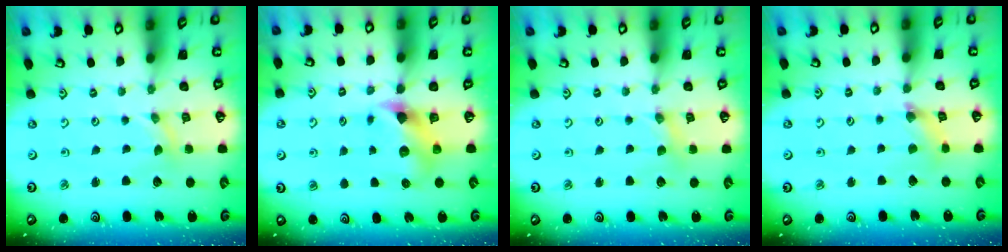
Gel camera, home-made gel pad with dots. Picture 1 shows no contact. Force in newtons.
{"total": 6.8, "press": 6.8, "slide": 0.7}
{"total": 1.4, "press": 1.4, "slide": 0.3}
{"total": 2.4, "press": 2.4, "slide": 0.2}